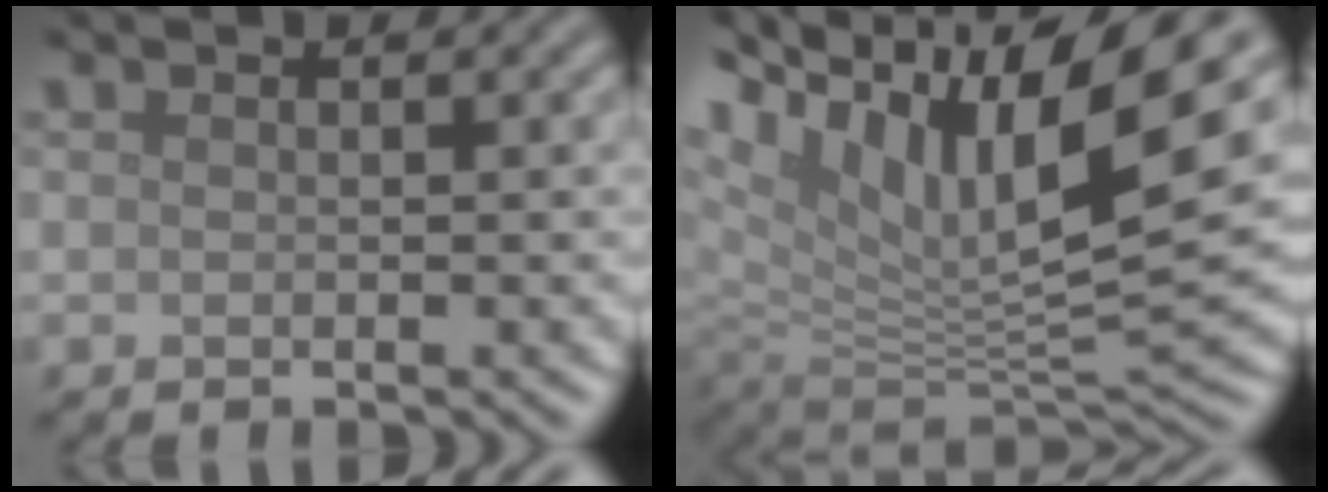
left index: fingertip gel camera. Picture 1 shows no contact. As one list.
[{"total": 15.3, "force": [5.9, 6.7, 12.4], "torque": [-0.239, 0.008, 0.104]}]